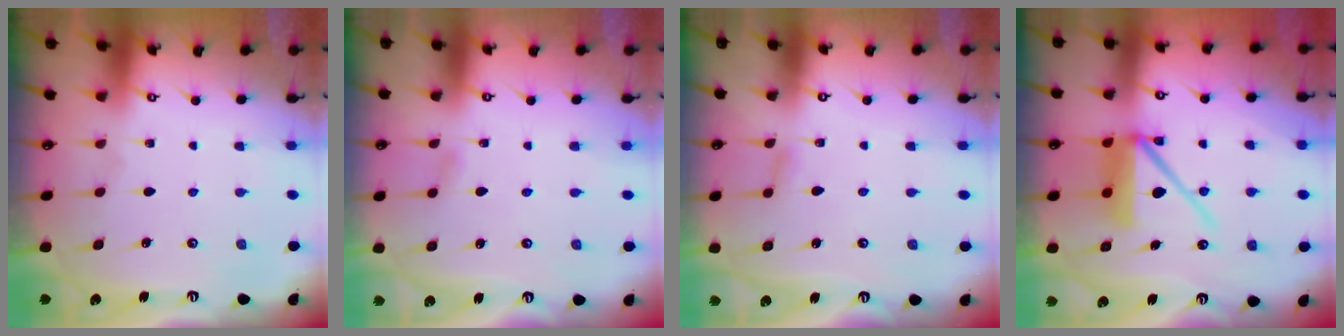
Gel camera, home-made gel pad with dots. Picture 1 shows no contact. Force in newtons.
{"total": 2.0, "press": 2.0, "slide": 0.3}
{"total": 3.7, "press": 3.6, "slide": 0.5}
{"total": 12.3, "press": 12.2, "slide": 1.6}